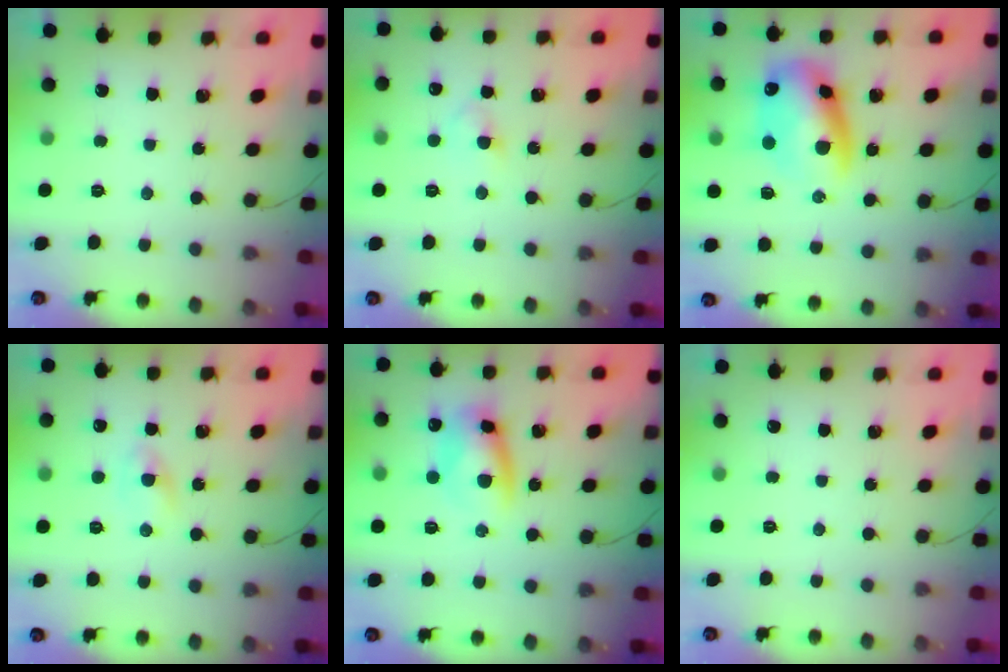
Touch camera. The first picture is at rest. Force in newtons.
{"total": 2.5, "press": 2.2, "slide": 1.1}
{"total": 12.9, "press": 12.5, "slide": 3.1}
{"total": 1.6, "press": 1.4, "slide": 0.8}
{"total": 10.4, "press": 10.2, "slide": 1.9}
{"total": 0.0}